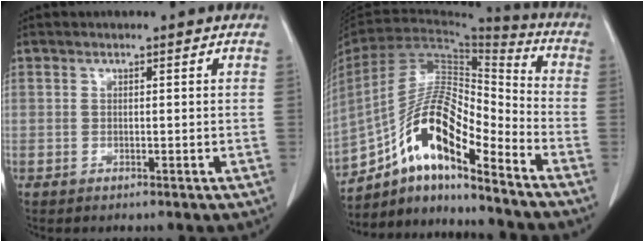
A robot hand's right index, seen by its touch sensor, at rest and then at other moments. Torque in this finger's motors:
{"motor_torque": [1.37, -0.77, 0.39, 0.21]}